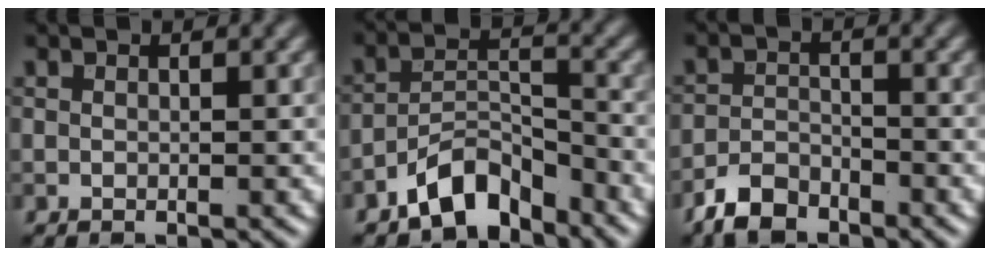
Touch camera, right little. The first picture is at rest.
{"total": 5.5, "force": [-4.1, 2.4, 2.8], "torque": [-0.036, 0.008, -0.082]}
{"total": 3.3, "force": [-2.6, 1.5, 1.2], "torque": [-0.023, 0.000, -0.060]}